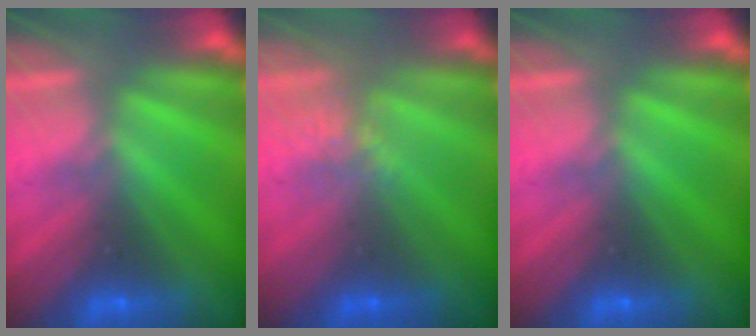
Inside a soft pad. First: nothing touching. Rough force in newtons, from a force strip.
{"total": 1.1}
{"total": 0.0}